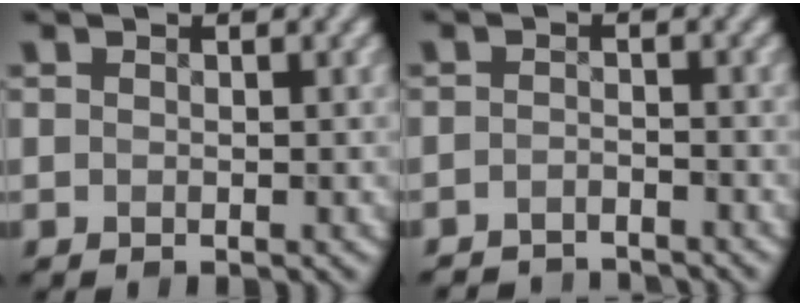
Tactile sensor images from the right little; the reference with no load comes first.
{"total": 3.5, "force": [-3.4, 0.4, 0.4], "torque": [-0.008, -0.006, -0.060]}